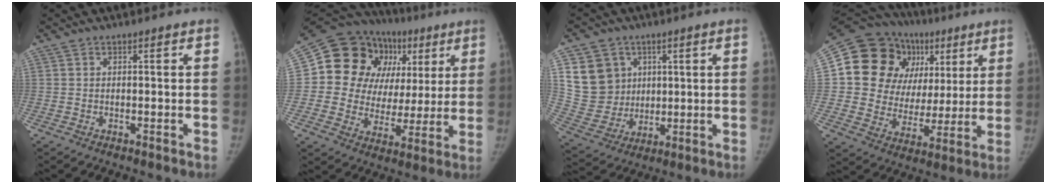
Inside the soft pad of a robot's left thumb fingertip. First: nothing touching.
{"total": 22.5, "force": [6.6, 17.8, 11.9], "torque": [-0.115, 0.037, 0.112]}
{"total": 13.1, "force": [4.1, 11.5, 4.7], "torque": [-0.061, -0.009, 0.091]}
{"total": 23.0, "force": [7.4, 18.4, 11.7], "torque": [-0.119, 0.033, 0.133]}